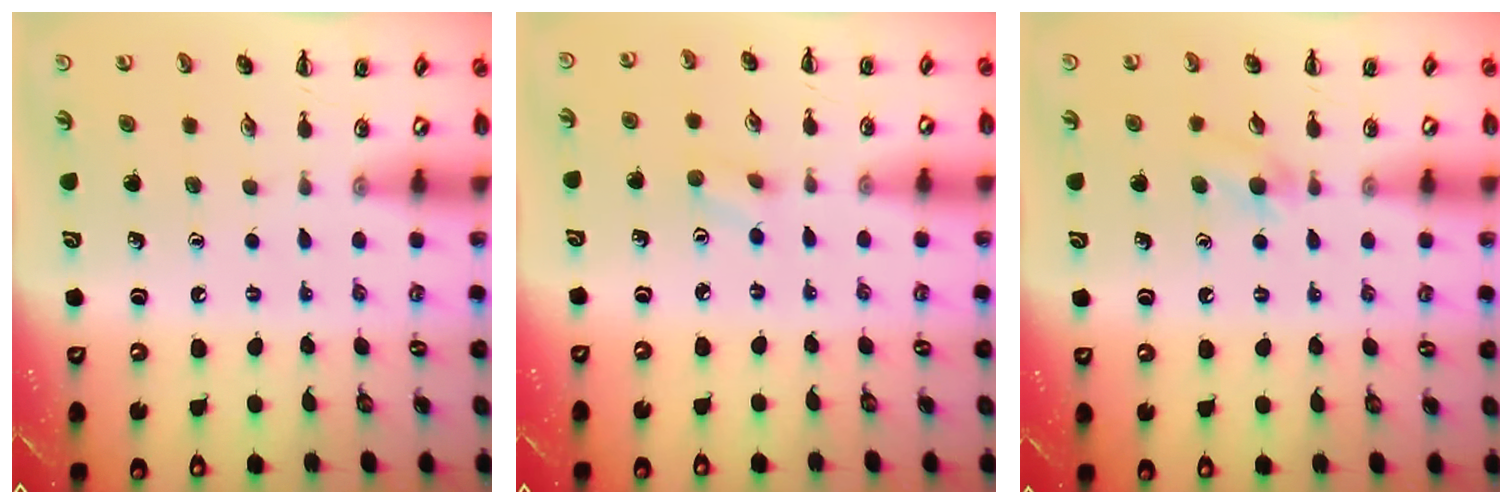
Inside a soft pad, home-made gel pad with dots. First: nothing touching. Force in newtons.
{"total": 2.8, "press": 2.7, "slide": 0.9}
{"total": 4.6, "press": 4.2, "slide": 1.9}